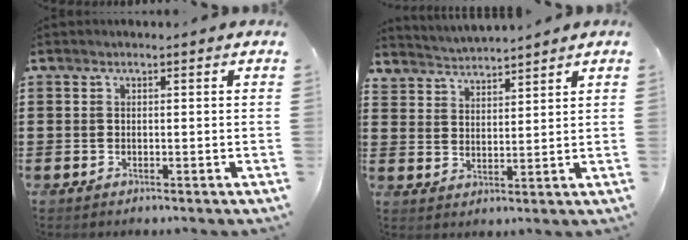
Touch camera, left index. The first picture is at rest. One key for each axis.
{"total": 3.5, "fx": 3.5, "fy": 0.1, "fz": -0.5, "tx": -0.006, "ty": -0.018, "tz": 0.062}